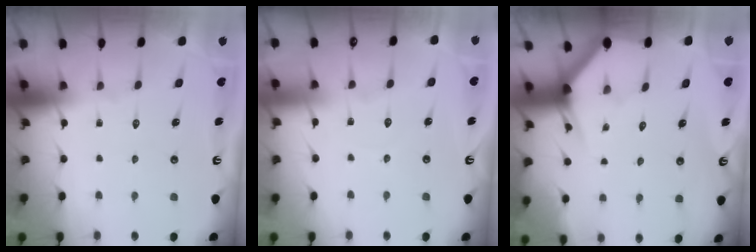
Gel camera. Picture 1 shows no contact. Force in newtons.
{"total": 2.6, "press": 2.6, "slide": 0.2}
{"total": 3.0, "press": 3.0, "slide": 0.1}